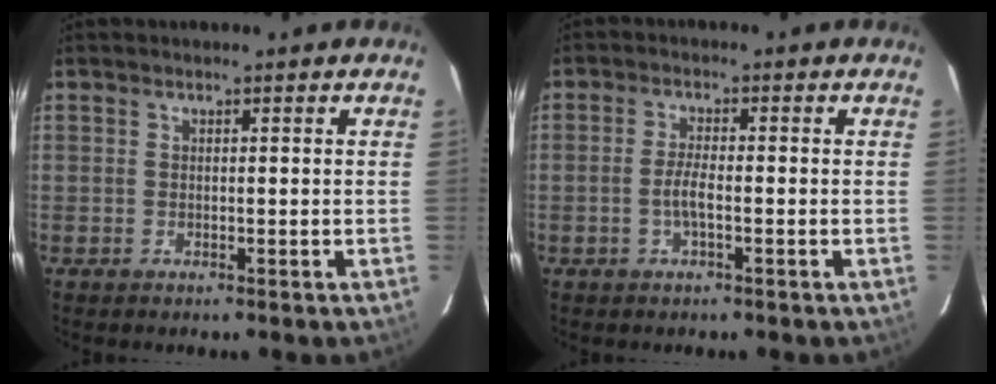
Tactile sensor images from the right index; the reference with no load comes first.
{"total": 3.1, "force": [-1.1, 0.5, 2.8], "torque": [-0.059, 0.002, -0.021]}